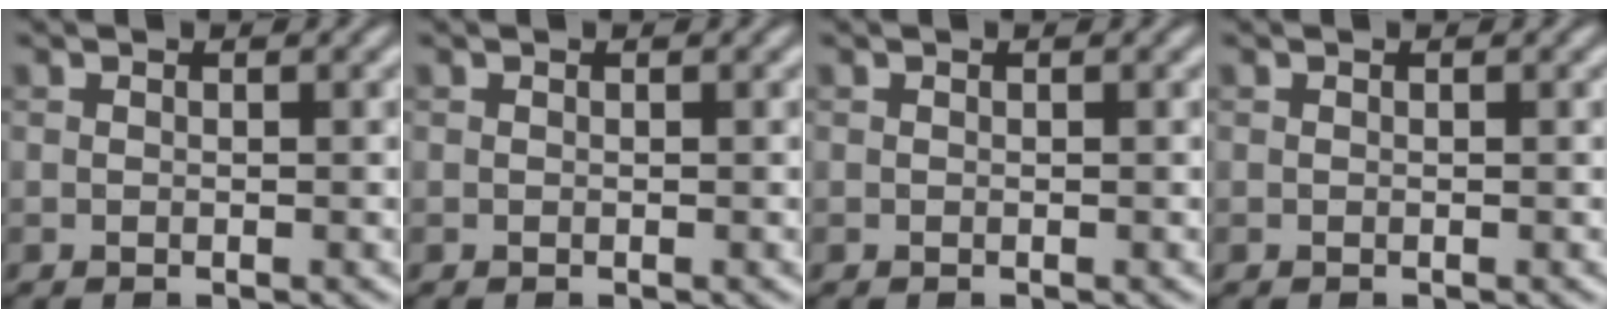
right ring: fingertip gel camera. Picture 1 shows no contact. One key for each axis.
{"total": 0.0}
{"total": 0.0}
{"total": 0.0}